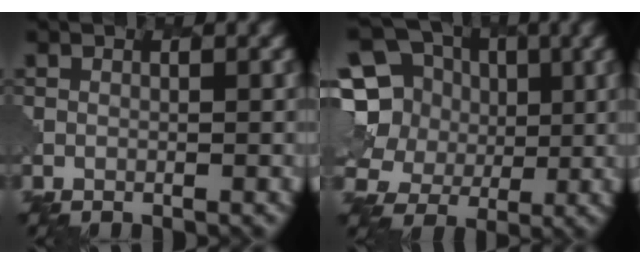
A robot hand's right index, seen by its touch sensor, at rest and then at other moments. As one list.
[{"total": 11.5, "force": [2.8, 9.9, 5.0], "torque": [-0.138, 0.036, 0.020]}]